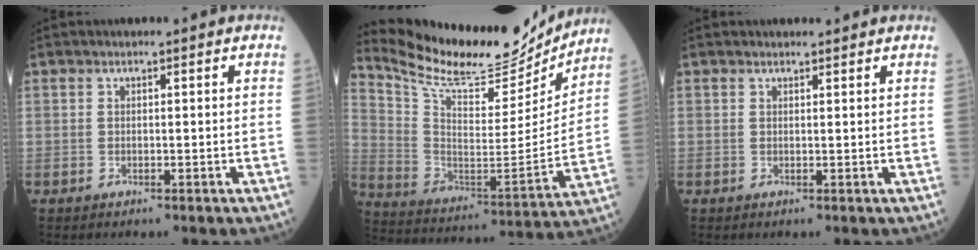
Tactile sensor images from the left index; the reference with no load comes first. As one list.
[{"total": 20.7, "force": [19.2, 4.0, 6.4], "torque": [-0.136, -0.036, 0.307]}, {"total": 1.8, "force": [1.8, 0.3, 0.2], "torque": [-0.012, 0.008, 0.024]}]